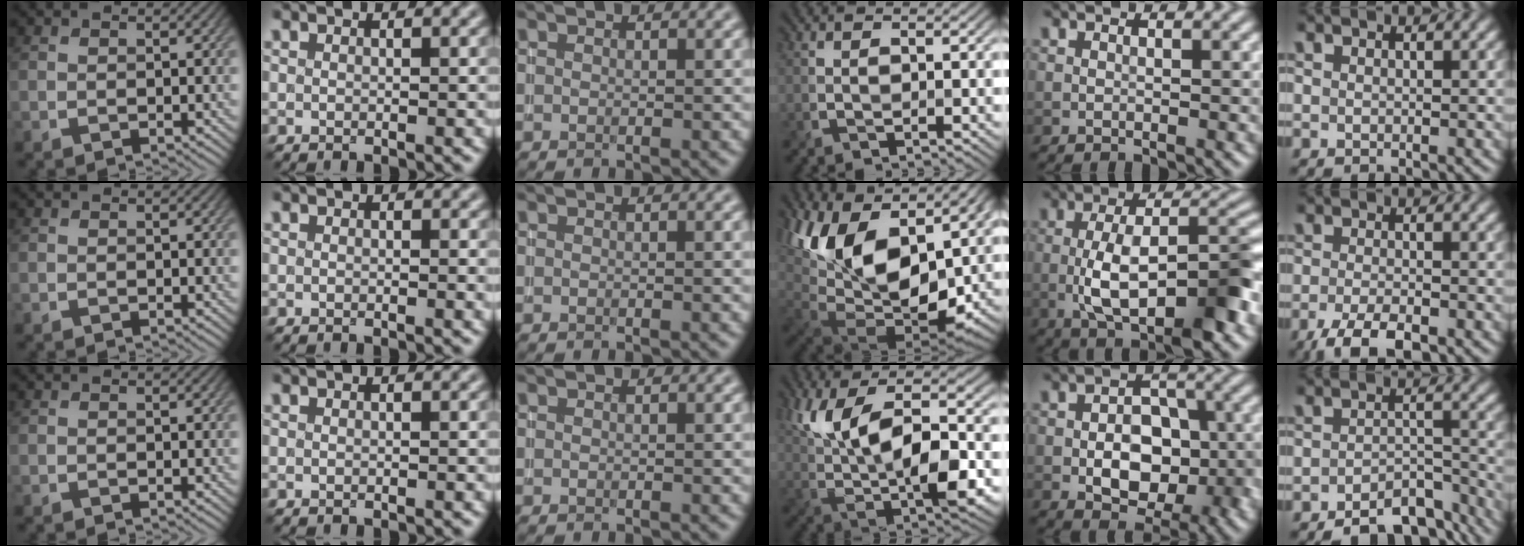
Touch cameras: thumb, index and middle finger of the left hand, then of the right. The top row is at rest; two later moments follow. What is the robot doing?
{"motion": "insert", "object": "backpack"}